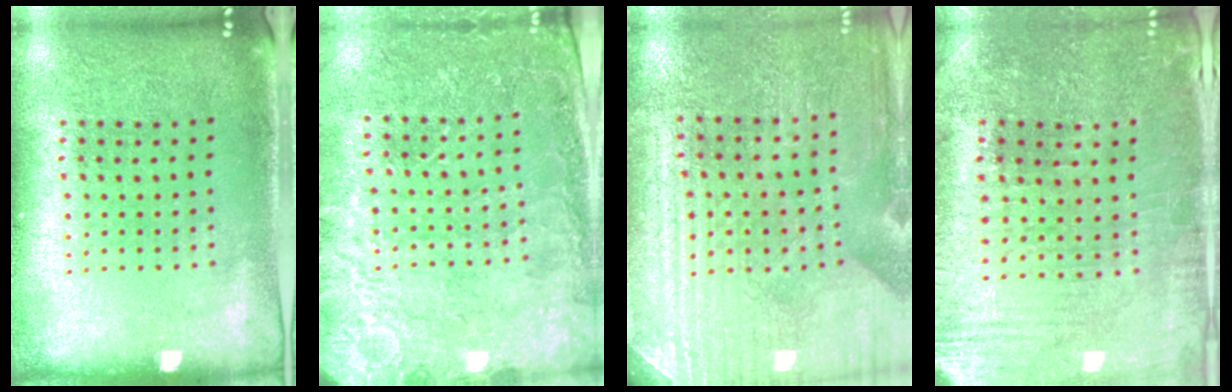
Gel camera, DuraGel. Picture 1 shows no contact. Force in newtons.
{"total": 2.8, "press": 2.7, "slide": 0.4}
{"total": 3.2, "press": 3.2, "slide": 0.3}
{"total": 0.8, "press": 0.7, "slide": 0.4}